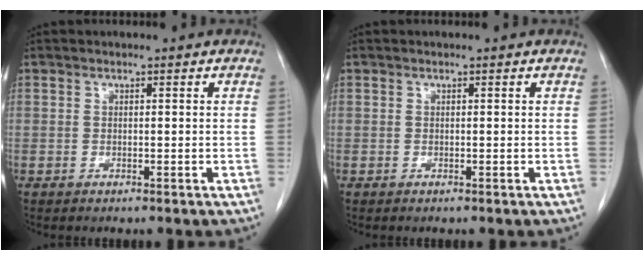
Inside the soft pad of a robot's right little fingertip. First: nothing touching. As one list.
[{"total": 0.0}]